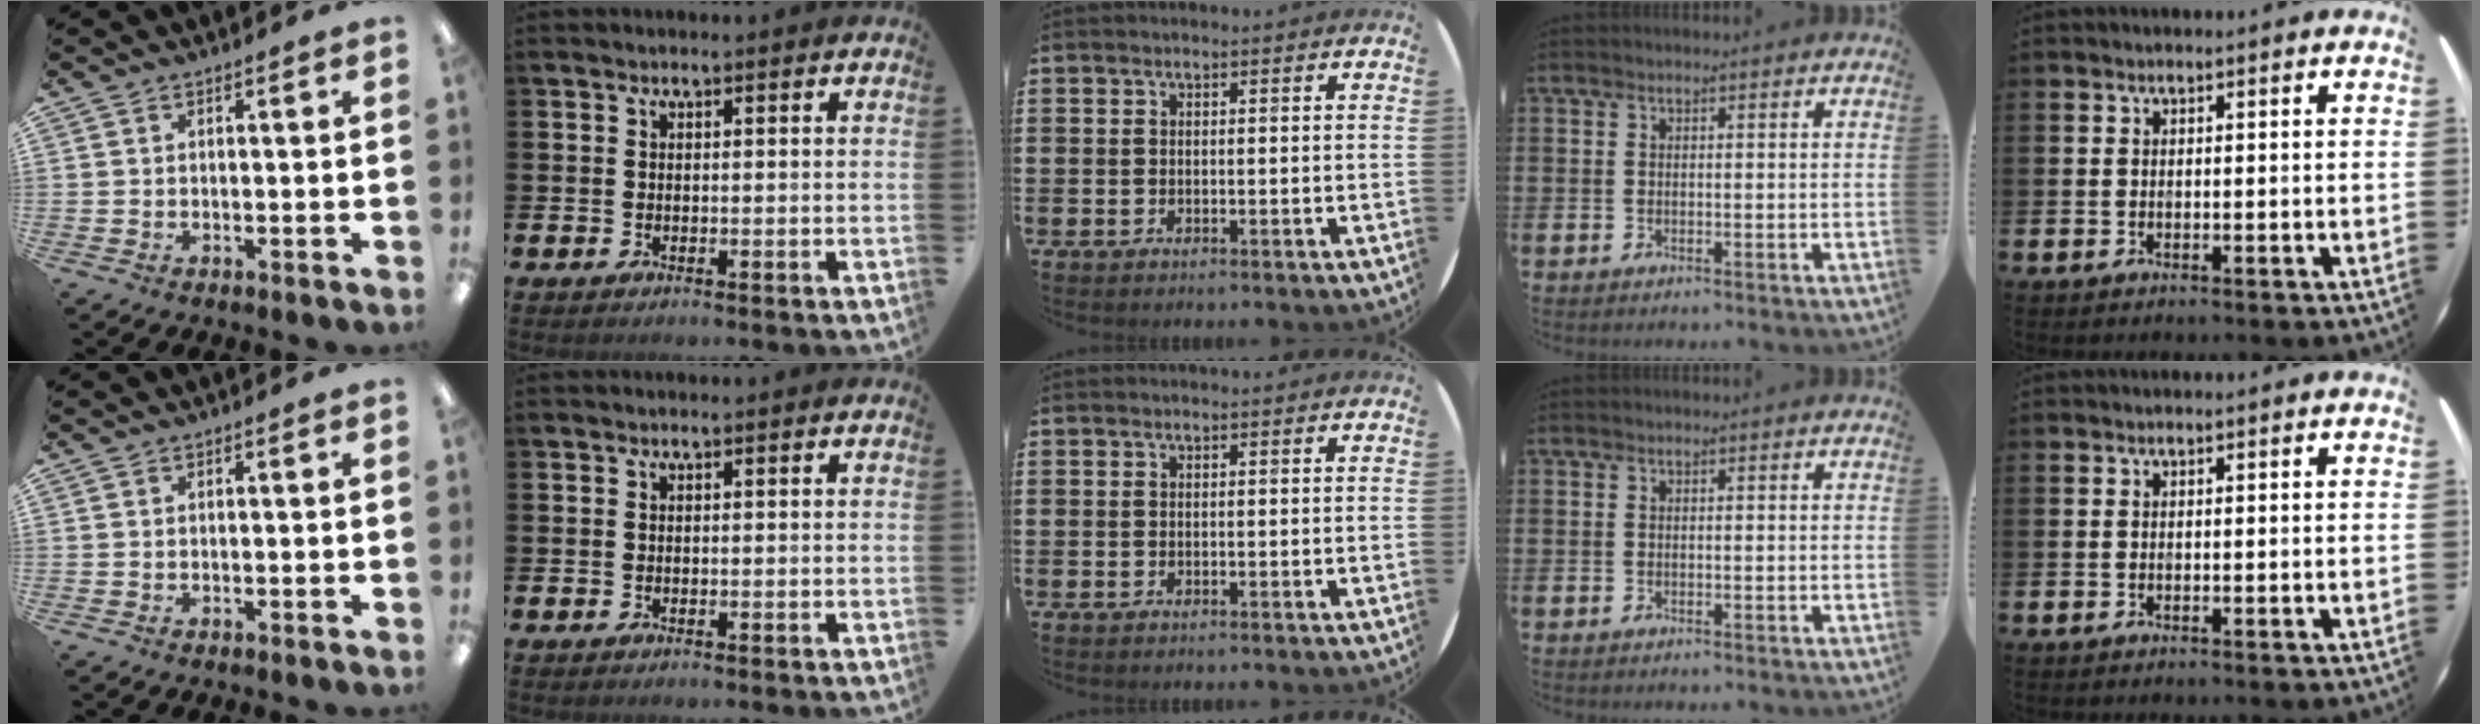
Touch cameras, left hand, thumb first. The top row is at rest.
{}